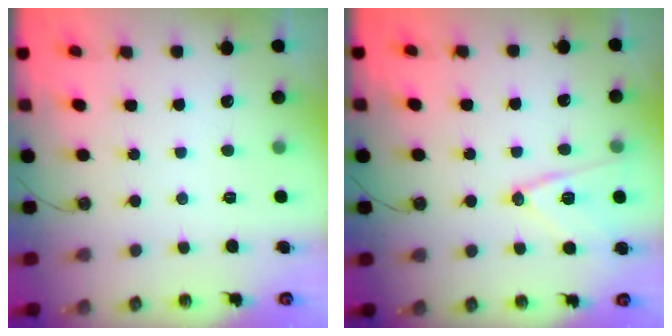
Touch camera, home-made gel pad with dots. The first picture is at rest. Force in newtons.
{"total": 12.3, "press": 11.9, "slide": 2.8}